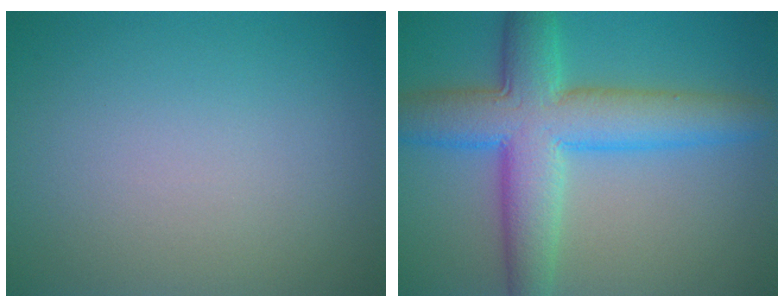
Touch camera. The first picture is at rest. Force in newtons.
{"total": 8.9, "press": 8.9, "slide": 0.1}